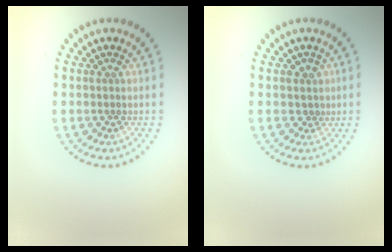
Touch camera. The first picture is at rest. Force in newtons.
{"total": 1.4, "press": 1.1, "slide": 0.9}